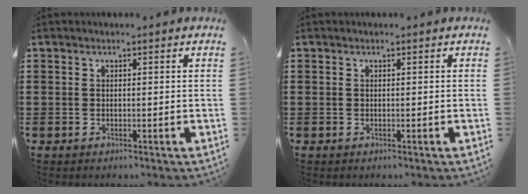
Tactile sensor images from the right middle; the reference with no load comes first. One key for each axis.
{"total": 0.0}